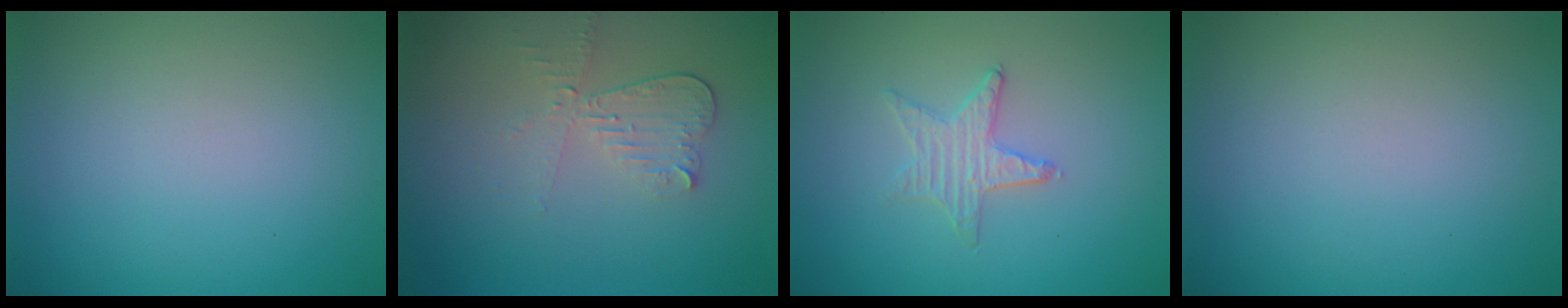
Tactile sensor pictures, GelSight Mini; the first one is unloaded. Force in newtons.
{"total": 2.8, "press": 2.5, "slide": 1.3}
{"total": 1.2, "press": 1.2, "slide": 0.1}
{"total": 0.0}